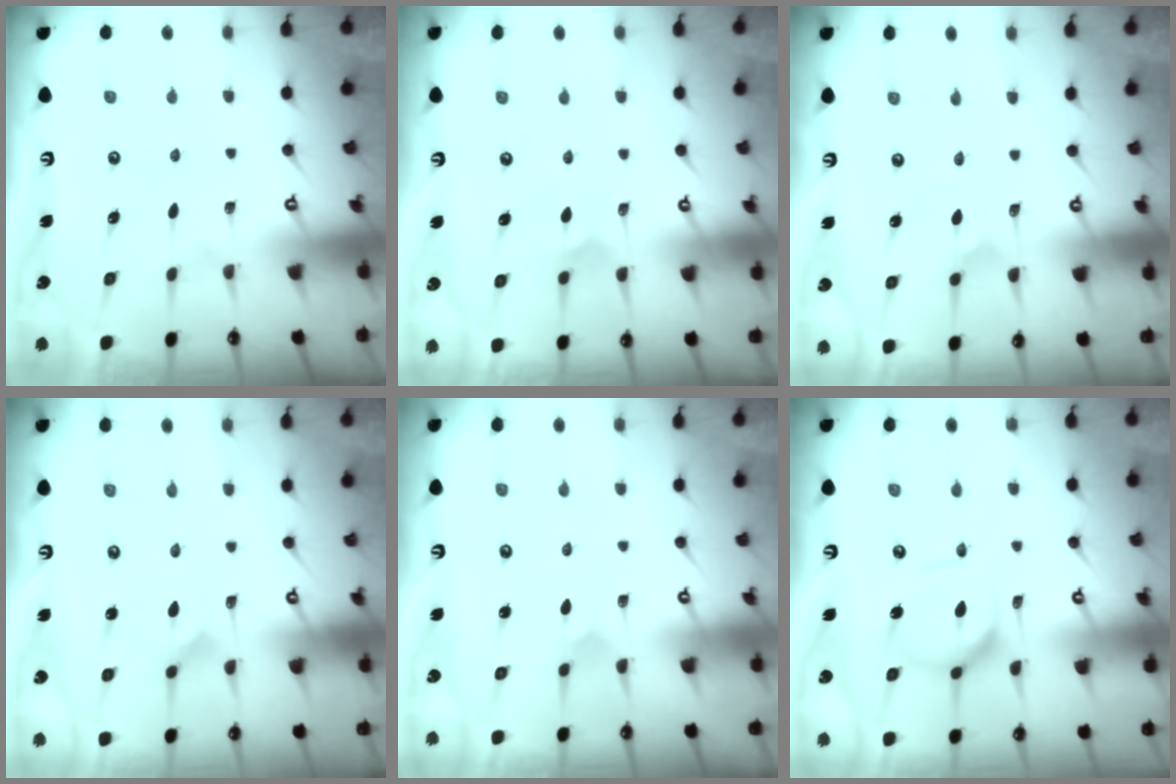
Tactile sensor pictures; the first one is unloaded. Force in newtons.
{"total": 4.7, "press": 4.7, "slide": 0.5}
{"total": 1.8, "press": 1.7, "slide": 0.4}
{"total": 2.1, "press": 2.1, "slide": 0.1}
{"total": 1.9, "press": 1.9, "slide": 0.1}
{"total": 11.6, "press": 11.6, "slide": 1.3}